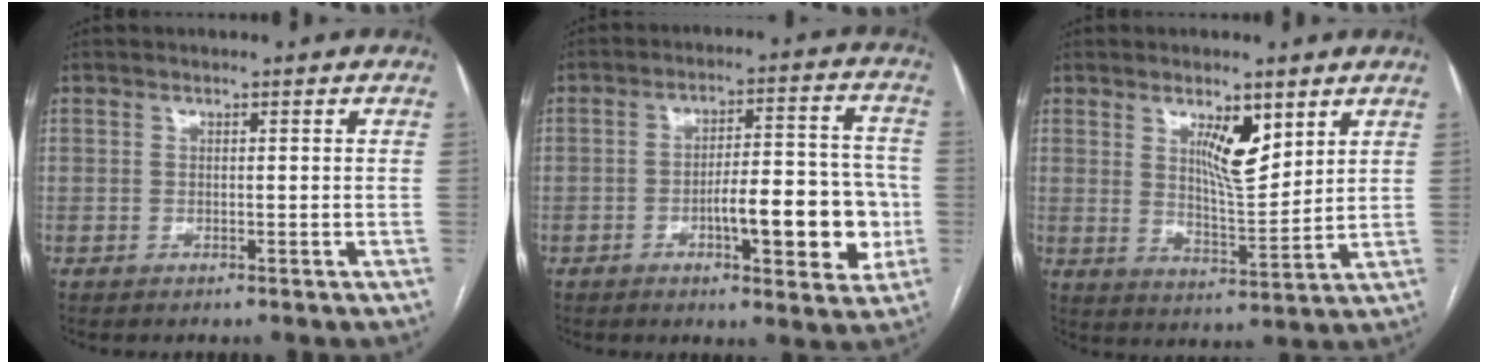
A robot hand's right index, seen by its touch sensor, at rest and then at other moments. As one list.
[{"total": 12.7, "force": [-3.4, 3.7, 11.6], "torque": [-0.159, 0.022, -0.044]}, {"total": 7.7, "force": [3.9, 2.1, 6.3], "torque": [-0.110, -0.007, 0.071]}]